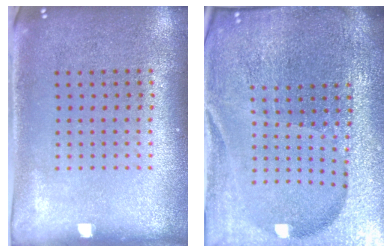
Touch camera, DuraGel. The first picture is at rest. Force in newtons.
{"total": 6.1, "press": 5.4, "slide": 2.9}